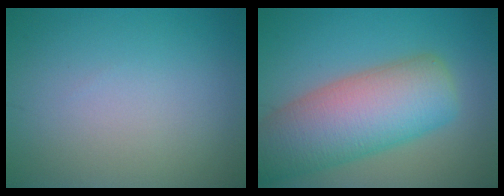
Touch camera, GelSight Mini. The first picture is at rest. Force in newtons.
{"total": 10.4, "press": 10.4, "slide": 0.4}